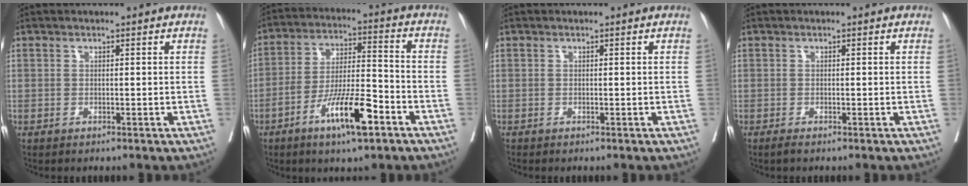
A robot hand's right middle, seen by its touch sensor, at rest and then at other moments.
{"total": 11.4, "force": [-6.1, 1.9, 9.5], "torque": [-0.173, -0.005, -0.108]}
{"total": 0.0}
{"total": 0.6, "force": [-0.5, -0.1, 0.4], "torque": [-0.017, -0.006, -0.010]}